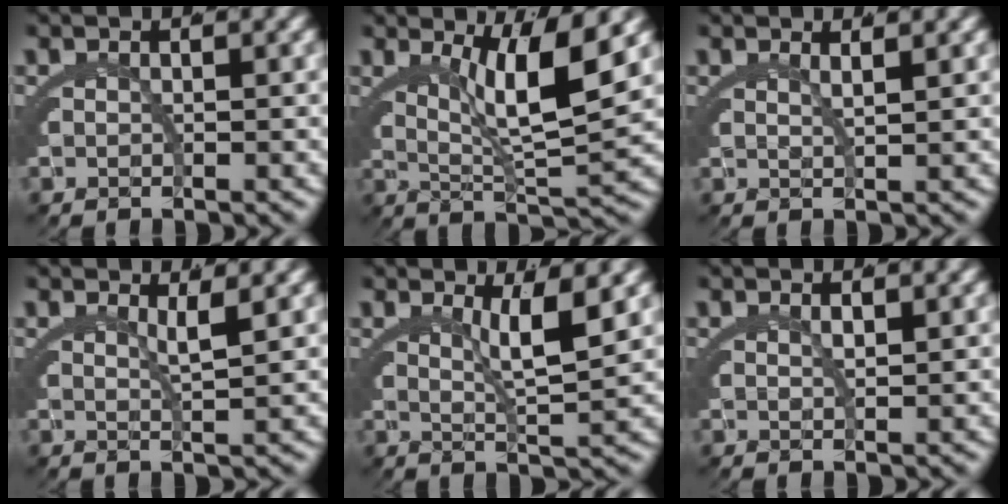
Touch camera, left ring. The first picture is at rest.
{"total": 6.7, "force": [2.7, 1.1, 6.1], "torque": [-0.098, -0.004, 0.048]}
{"total": 1.8, "force": [1.4, -0.8, 0.8], "torque": [-0.013, -0.004, 0.029]}
{"total": 2.0, "force": [1.4, -1.0, 1.1], "torque": [-0.015, -0.008, 0.029]}
{"total": 3.6, "force": [1.9, -0.4, 3.0], "torque": [-0.048, -0.009, 0.041]}
{"total": 1.2, "force": [0.9, -0.3, 0.7], "torque": [-0.015, -0.004, 0.022]}